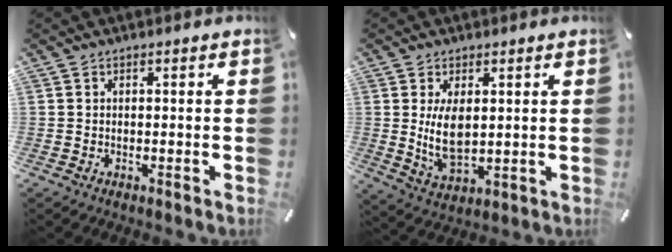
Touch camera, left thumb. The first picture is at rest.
{"total": 8.2, "force": [1.4, 4.4, 6.7], "torque": [-0.148, -0.015, 0.021]}